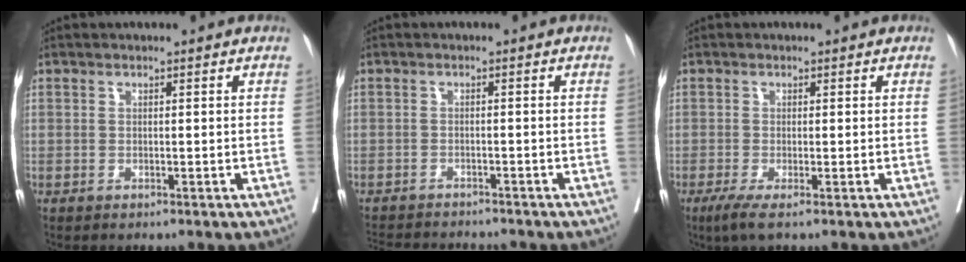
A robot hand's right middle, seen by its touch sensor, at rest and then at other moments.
{"total": 9.1, "force": [-8.6, 1.0, 2.6], "torque": [-0.040, -0.004, -0.122]}
{"total": 2.7, "force": [-1.5, -0.1, 2.3], "torque": [-0.044, -0.012, -0.030]}